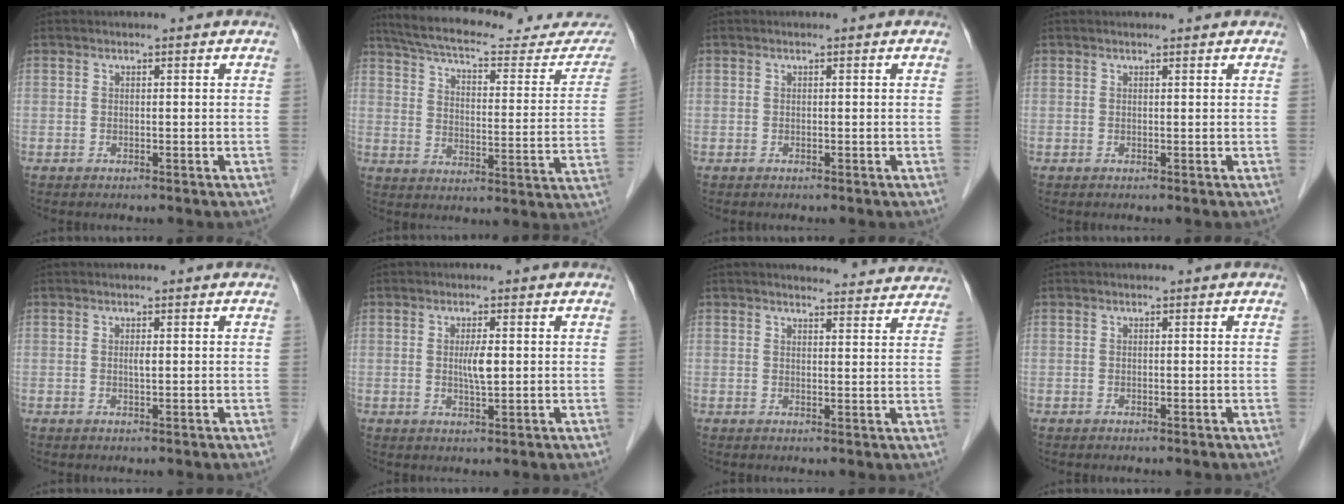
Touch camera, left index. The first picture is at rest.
{"total": 25.7, "force": [22.8, 5.6, 10.3], "torque": [-0.161, -0.030, 0.288]}
{"total": 0.0}
{"total": 1.6, "force": [1.5, 0.2, 0.4], "torque": [-0.010, 0.014, 0.020]}
{"total": 0.7, "force": [0.2, 0.0, 0.7], "torque": [-0.016, -0.001, 0.003]}
{"total": 2.8, "force": [0.3, 0.4, 2.8], "torque": [-0.052, -0.003, 0.006]}
{"total": 7.8, "force": [7.5, 1.0, 1.8], "torque": [-0.015, 0.011, 0.069]}
{"total": 0.0}